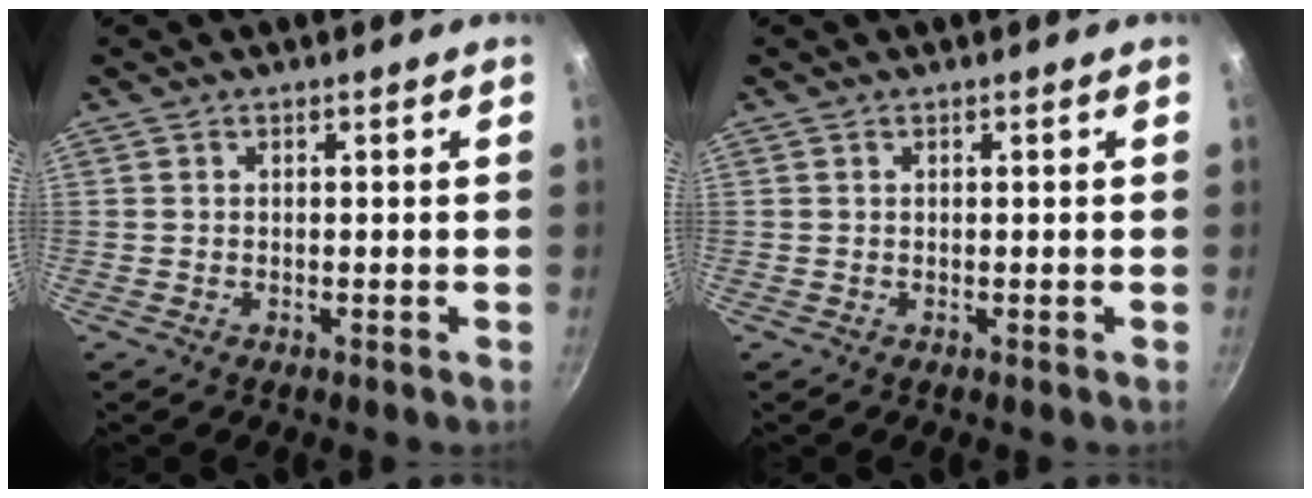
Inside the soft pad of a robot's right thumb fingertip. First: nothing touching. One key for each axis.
{"total": 0.0}